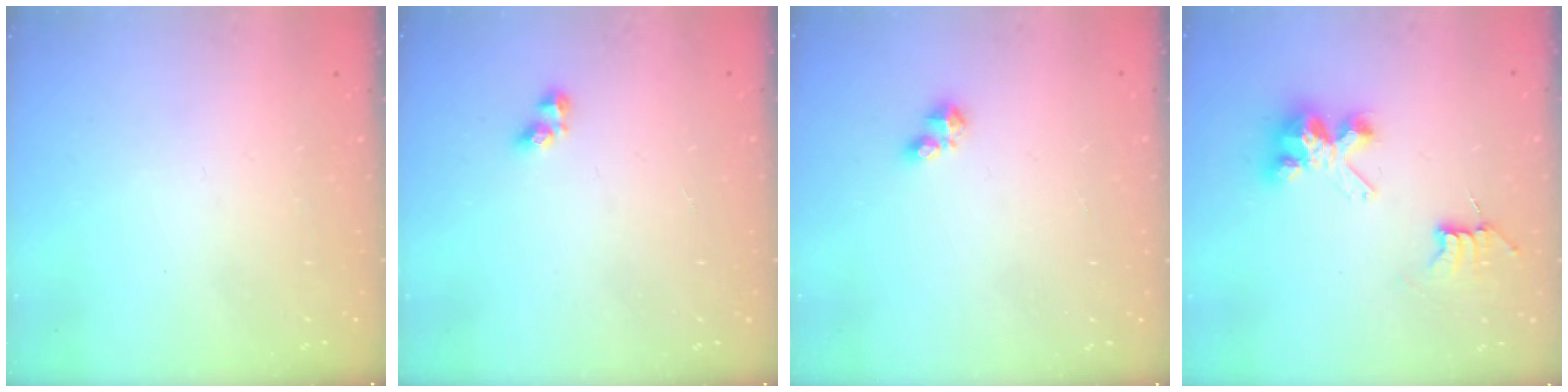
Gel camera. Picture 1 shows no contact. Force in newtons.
{"total": 3.0, "press": 2.9, "slide": 0.9}
{"total": 4.2, "press": 4.2, "slide": 0.6}
{"total": 7.1, "press": 7.1, "slide": 0.2}